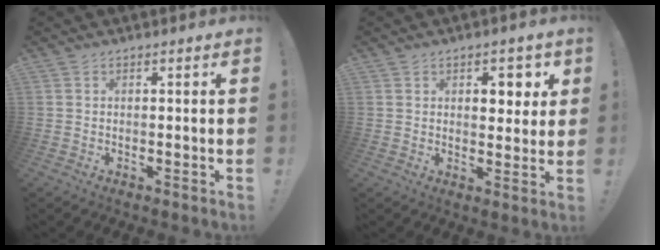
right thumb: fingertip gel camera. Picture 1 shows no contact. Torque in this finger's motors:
{"motor_torque": [0.65, 0.69, 0.00, 0.02, 0.00]}